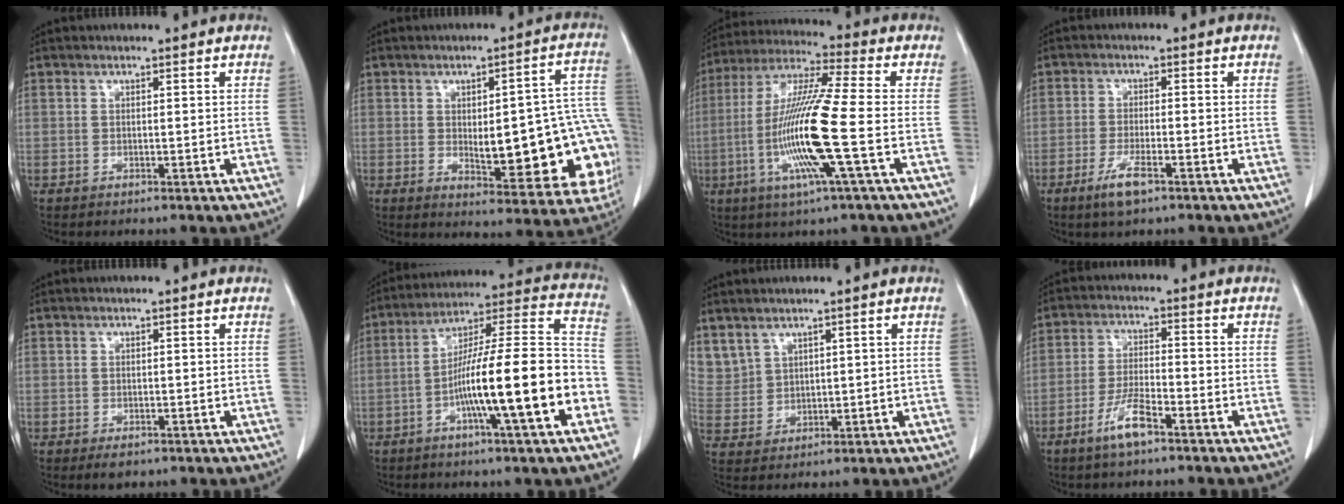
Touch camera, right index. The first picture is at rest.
{"total": 20.7, "force": [-2.5, 6.3, 19.5], "torque": [-0.165, 0.028, -0.006]}
{"total": 15.7, "force": [-3.6, -0.4, 15.3], "torque": [-0.313, -0.011, -0.080]}
{"total": 4.6, "force": [-2.8, 0.9, 3.6], "torque": [-0.075, -0.004, -0.048]}
{"total": 1.8, "force": [-1.1, 1.0, 1.1], "torque": [-0.016, -0.001, -0.010]}
{"total": 19.7, "force": [-6.0, 1.1, 18.7], "torque": [-0.271, 0.015, -0.098]}
{"total": 7.8, "force": [4.8, 5.0, 3.6], "torque": [-0.110, 0.011, 0.121]}
{"total": 6.0, "force": [-3.8, 1.0, 4.5], "torque": [-0.093, -0.002, -0.072]}